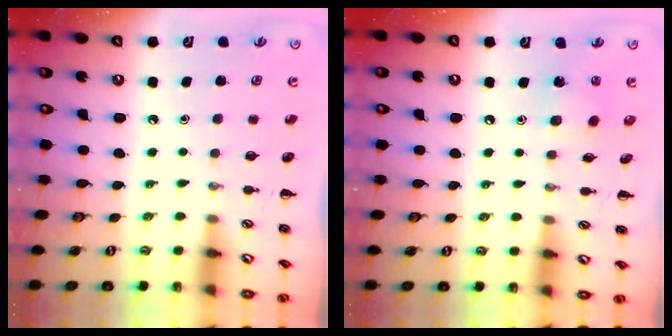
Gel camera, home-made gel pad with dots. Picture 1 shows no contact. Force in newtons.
{"total": 5.5, "press": 5.3, "slide": 1.3}